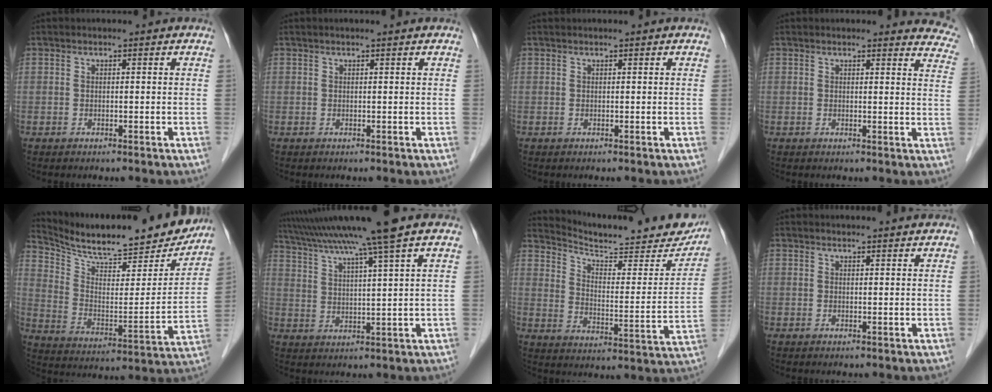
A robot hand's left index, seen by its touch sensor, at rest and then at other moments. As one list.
[{"total": 1.2, "force": [0.9, -0.1, 0.7], "torque": [-0.010, 0.011, 0.016]}, {"total": 0.8, "force": [0.7, -0.1, 0.3], "torque": [-0.004, 0.012, 0.015]}, {"total": 10.0, "force": [9.7, 2.1, 1.3], "torque": [0.029, -0.045, 0.060]}, {"total": 23.7, "force": [21.3, 4.5, 9.2], "torque": [-0.153, -0.041, 0.309]}, {"total": 14.2, "force": [11.5, -2.6, 8.0], "torque": [-0.138, -0.003, 0.173]}, {"total": 22.4, "force": [20.4, 4.2, 8.3], "torque": [-0.115, -0.041, 0.267]}, {"total": 3.5, "force": [3.4, -0.1, 0.7], "torque": [-0.012, 0.008, 0.037]}]